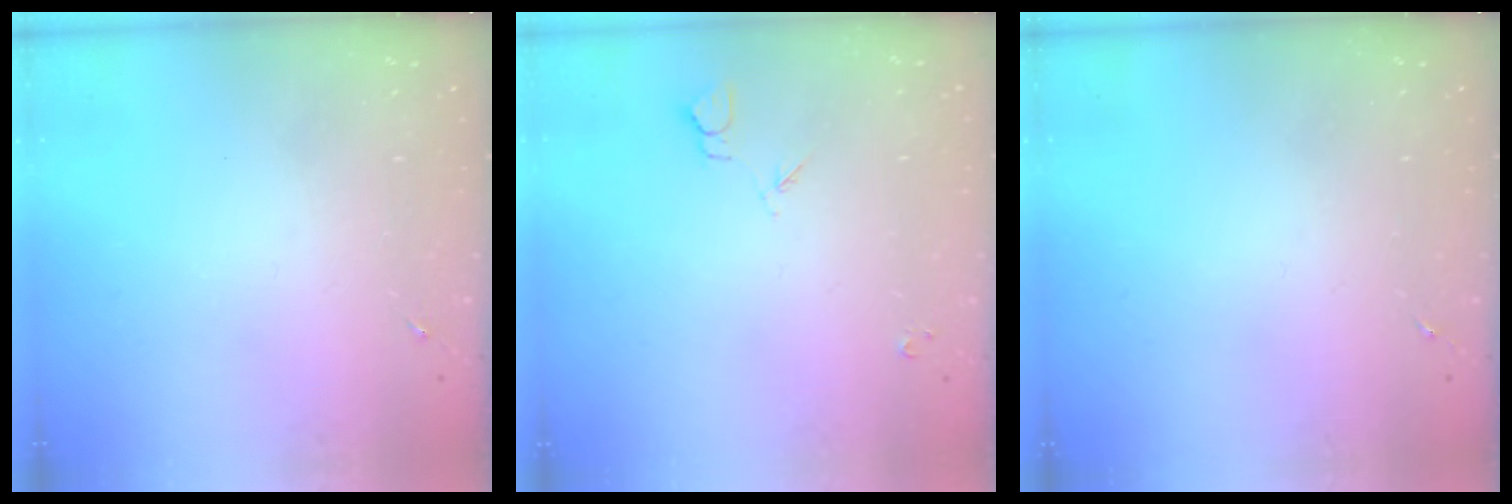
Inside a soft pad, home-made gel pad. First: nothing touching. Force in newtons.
{"total": 3.9, "press": 3.9, "slide": 0.7}
{"total": 0.0}